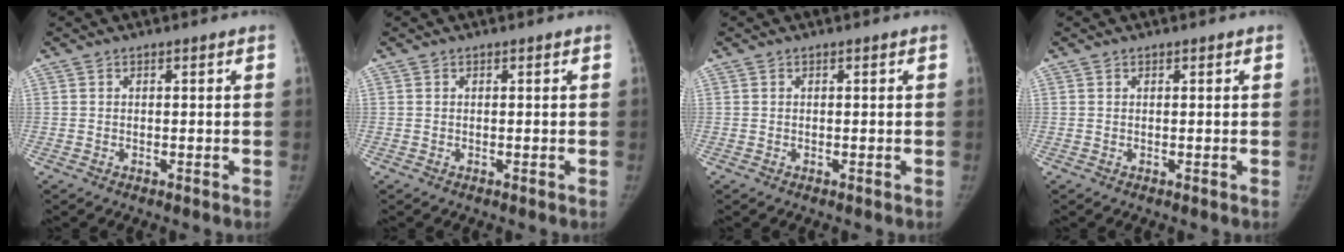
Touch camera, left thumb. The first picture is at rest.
{"total": 0.0}
{"total": 0.0}
{"total": 0.0}